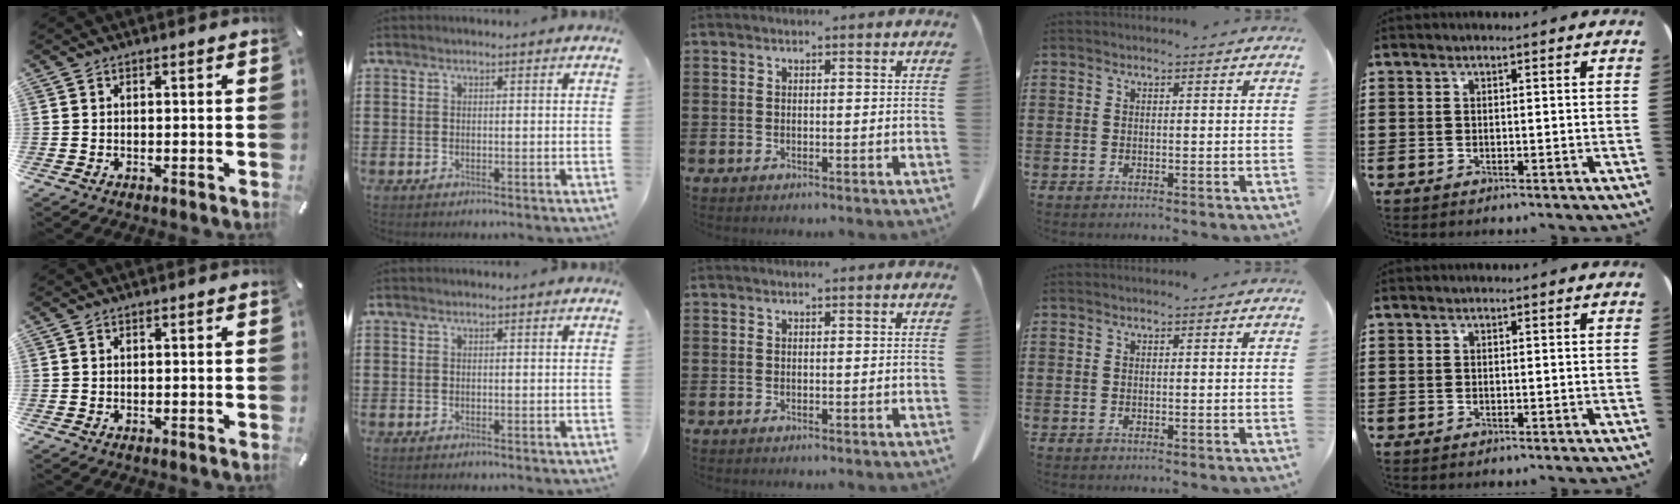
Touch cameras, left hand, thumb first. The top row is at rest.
{}